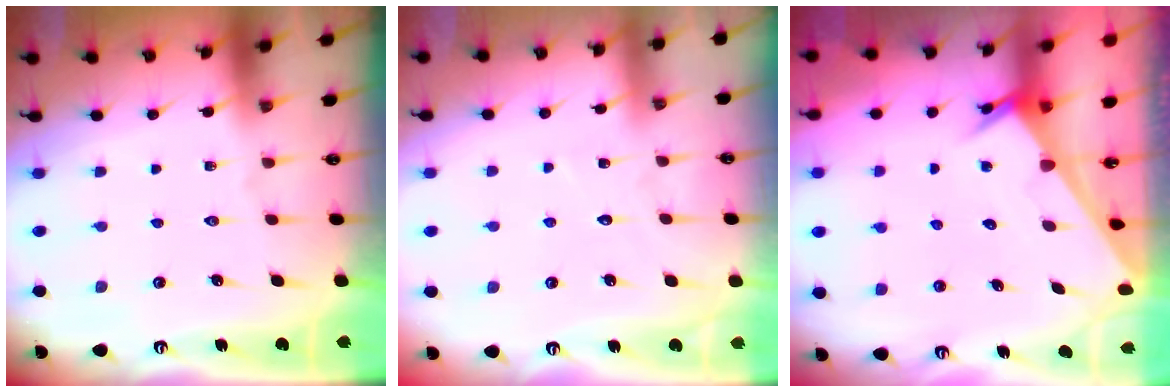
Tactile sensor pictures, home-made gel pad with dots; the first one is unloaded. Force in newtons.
{"total": 4.0, "press": 4.0, "slide": 0.4}
{"total": 2.4, "press": 2.4, "slide": 0.1}